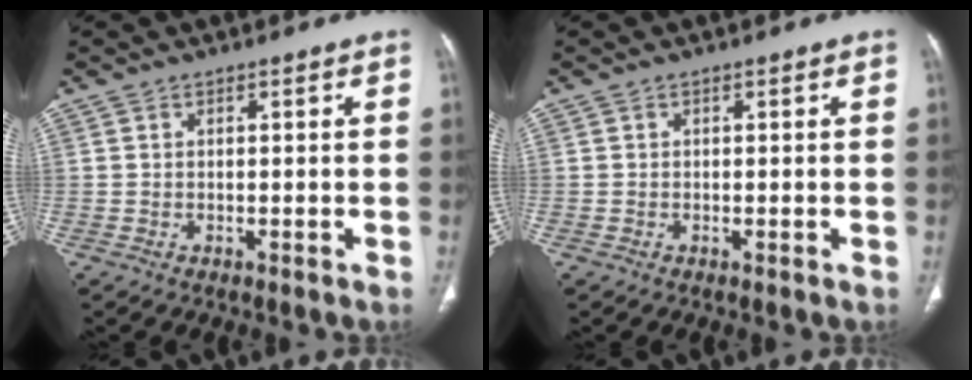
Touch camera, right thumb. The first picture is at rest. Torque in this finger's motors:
{"motor_torque": [-0.19, -0.01, -0.24, 0.11, 0.05]}